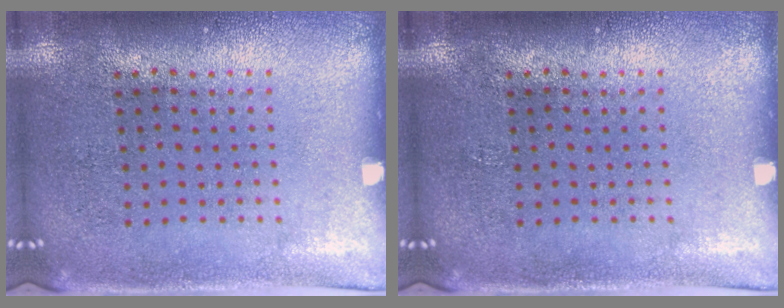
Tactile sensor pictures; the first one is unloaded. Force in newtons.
{"total": 0.0}